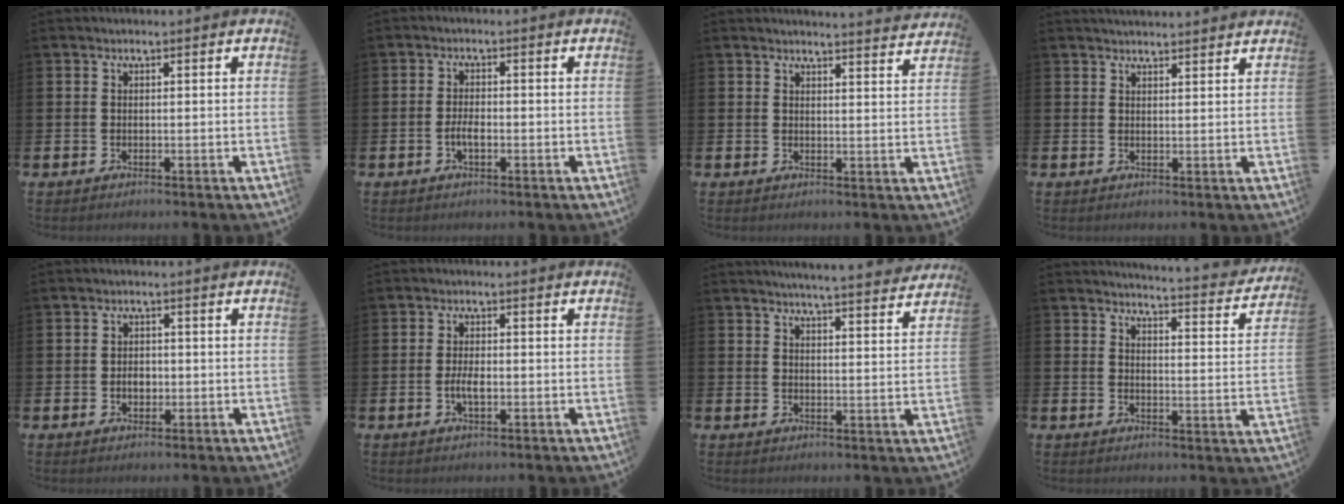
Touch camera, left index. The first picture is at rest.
{"total": 2.2, "force": [-0.7, 1.0, 1.8], "torque": [-0.025, -0.002, -0.016]}
{"total": 3.2, "force": [3.2, -0.3, -0.1], "torque": [0.006, -0.026, 0.056]}
{"total": 2.5, "force": [2.5, 0.1, 0.0], "torque": [-0.003, -0.013, 0.046]}
{"total": 2.4, "force": [-0.4, 1.7, 1.5], "torque": [-0.012, -0.003, -0.013]}
{"total": 2.8, "force": [-0.6, 1.2, 2.4], "torque": [-0.043, 0.001, -0.012]}
{"total": 4.9, "force": [4.8, -0.6, 0.8], "torque": [-0.017, -0.033, 0.083]}
{"total": 4.3, "force": [4.3, -0.3, 0.6], "torque": [-0.014, -0.038, 0.068]}